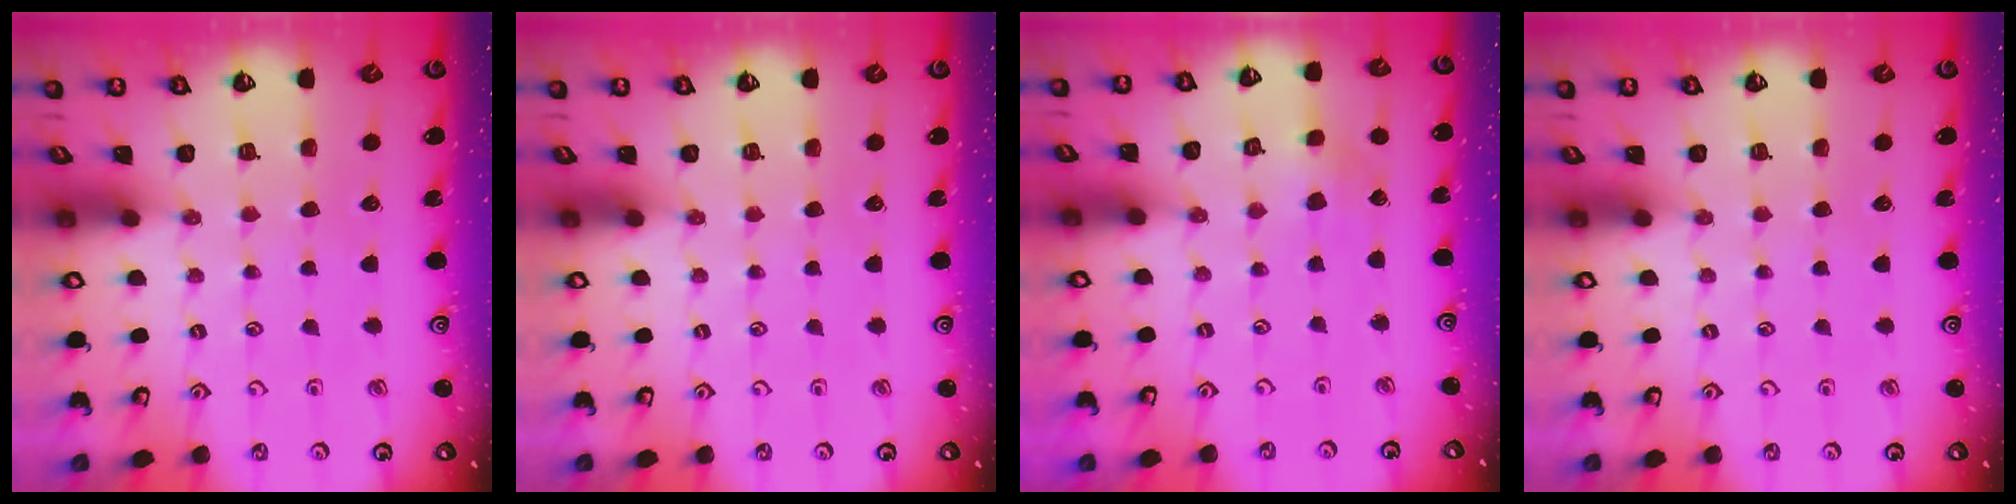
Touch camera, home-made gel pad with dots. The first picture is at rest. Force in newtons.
{"total": 0.0}
{"total": 2.3, "press": 2.3, "slide": 0.6}
{"total": 0.0}